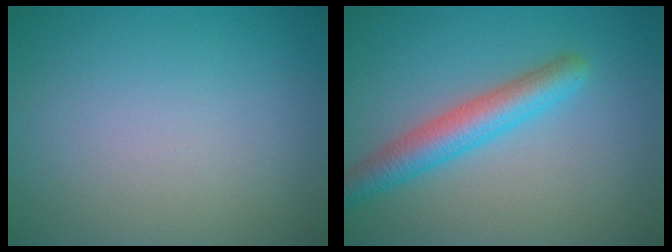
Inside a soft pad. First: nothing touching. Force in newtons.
{"total": 4.4, "press": 4.4, "slide": 0.1}